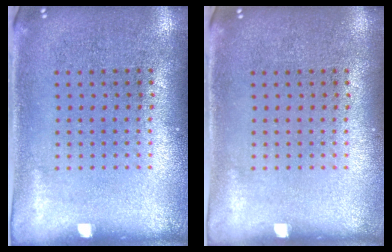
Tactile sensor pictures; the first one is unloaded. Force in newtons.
{"total": 0.0}